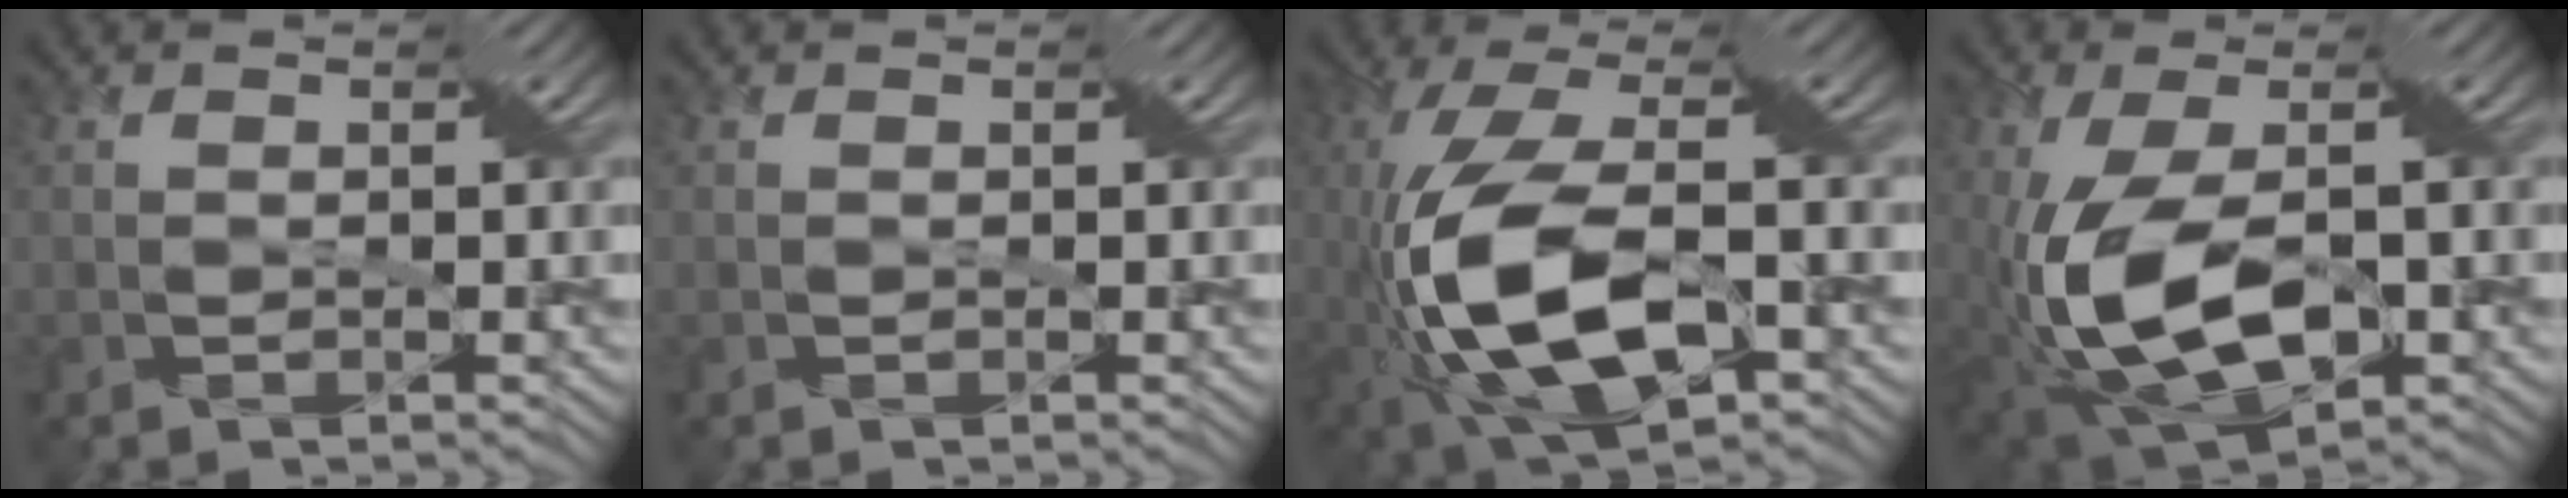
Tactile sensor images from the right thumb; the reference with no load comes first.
{"total": 0.0}
{"total": 14.4, "force": [-3.2, 5.4, 13.0], "torque": [-0.292, 0.001, -0.062]}
{"total": 13.1, "force": [-2.3, 6.2, 11.3], "torque": [-0.255, -0.029, -0.032]}